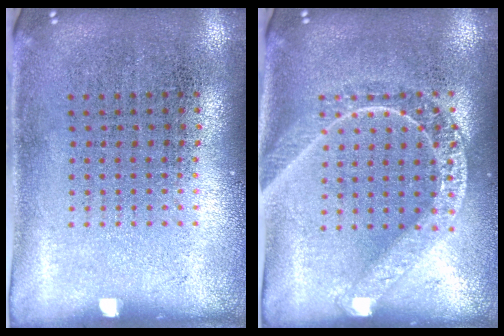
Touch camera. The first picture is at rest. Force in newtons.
{"total": 1.6, "press": 1.5, "slide": 0.4}